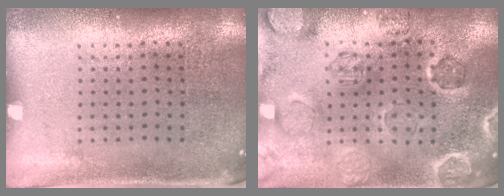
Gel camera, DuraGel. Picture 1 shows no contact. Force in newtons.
{"total": 1.7, "press": 1.7, "slide": 0.2}